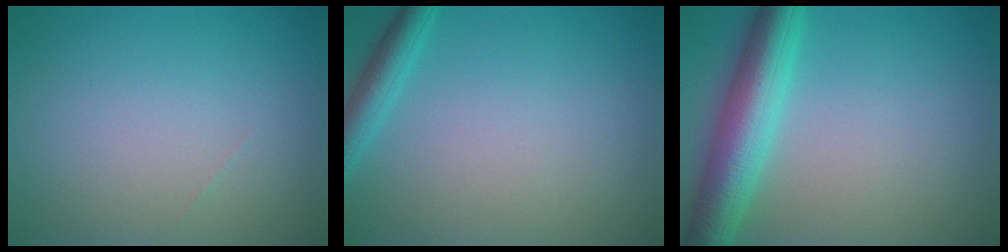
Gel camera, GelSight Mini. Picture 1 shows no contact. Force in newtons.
{"total": 2.5, "press": 2.5, "slide": 0.1}
{"total": 6.5, "press": 6.5, "slide": 0.1}